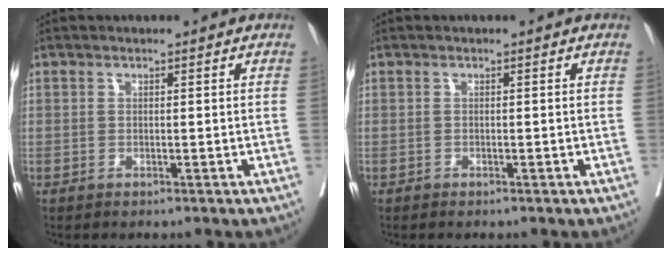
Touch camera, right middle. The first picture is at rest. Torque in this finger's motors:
{"motor_torque": [-0.04, -0.05, -0.05, -0.01]}